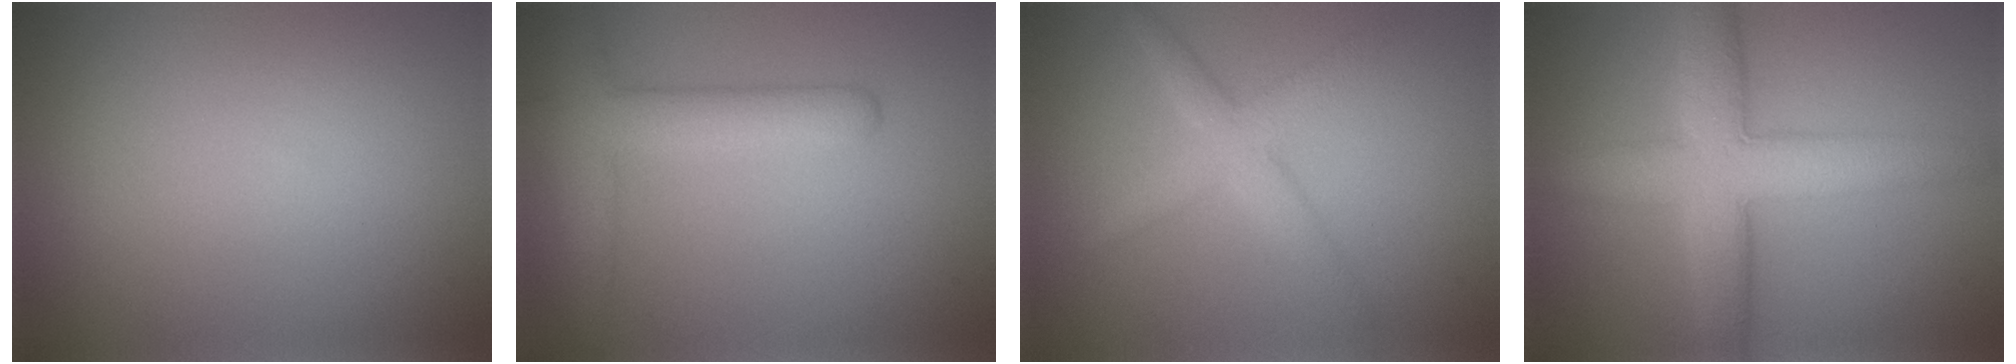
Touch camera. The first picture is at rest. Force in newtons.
{"total": 5.2, "press": 5.2, "slide": 0.5}
{"total": 3.0, "press": 3.0, "slide": 0.2}
{"total": 7.4, "press": 7.4, "slide": 0.1}